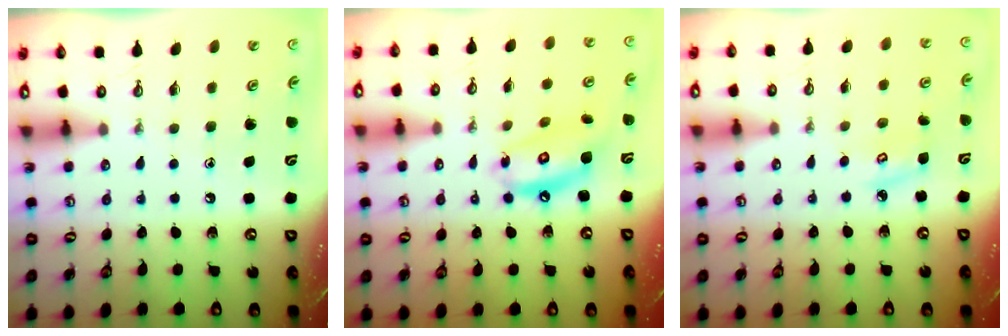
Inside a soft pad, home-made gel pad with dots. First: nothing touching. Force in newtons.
{"total": 11.6, "press": 11.6, "slide": 1.0}
{"total": 4.7, "press": 4.7, "slide": 0.4}